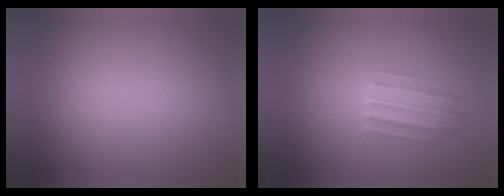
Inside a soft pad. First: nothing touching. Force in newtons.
{"total": 2.8}